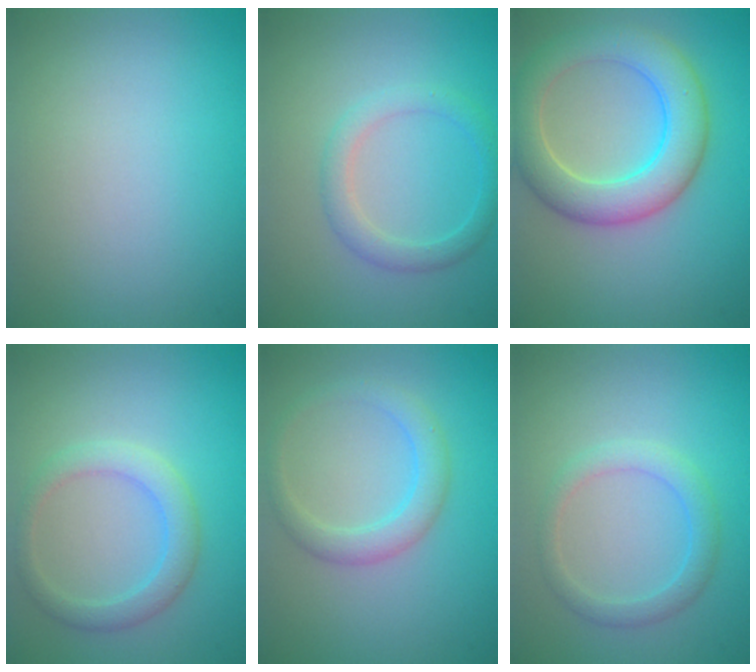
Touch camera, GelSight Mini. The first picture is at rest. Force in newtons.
{"total": 2.4, "press": 2.4, "slide": 0.1}
{"total": 6.8, "press": 6.8, "slide": 0.4}
{"total": 2.9, "press": 2.9, "slide": 0.3}
{"total": 2.8, "press": 2.8, "slide": 0.1}
{"total": 2.3, "press": 2.3, "slide": 0.1}